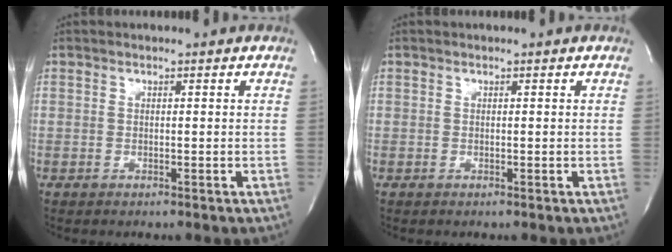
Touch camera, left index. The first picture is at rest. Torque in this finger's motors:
{"motor_torque": [-0.41, 0.41, -0.04, -0.01]}